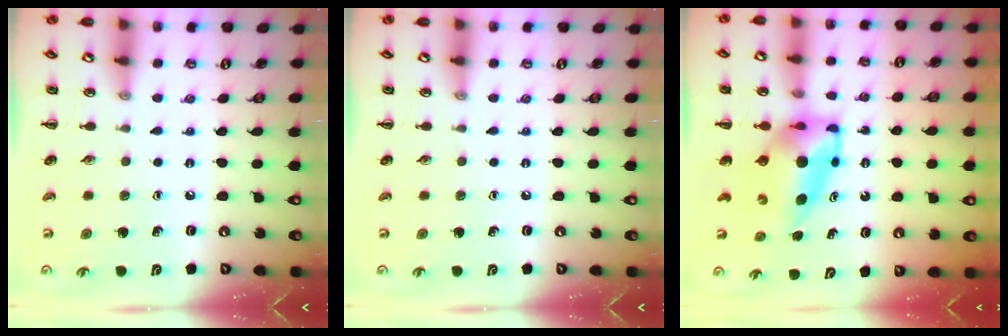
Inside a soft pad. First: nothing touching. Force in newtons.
{"total": 0.0}
{"total": 7.1, "press": 6.9, "slide": 1.8}